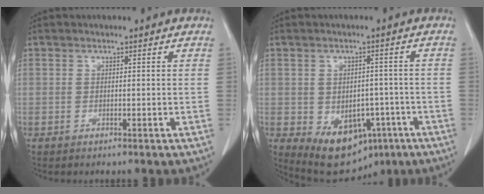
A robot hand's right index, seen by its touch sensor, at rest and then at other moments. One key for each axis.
{"total": 10.9, "fx": -4.9, "fy": 7.2, "fz": 6.6, "tx": -0.091, "ty": 0.002, "tz": -0.059}